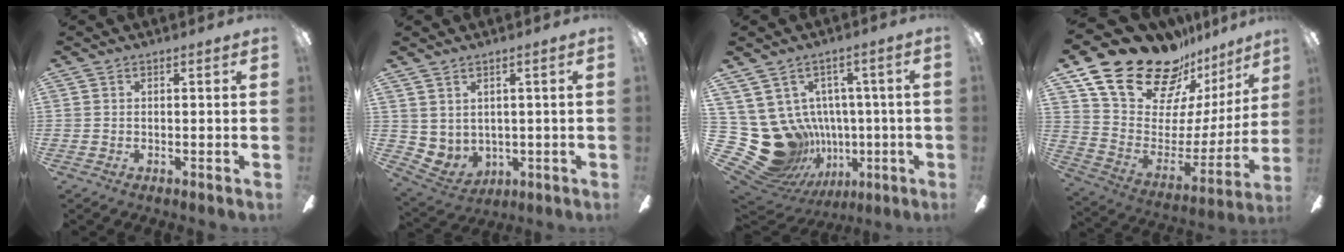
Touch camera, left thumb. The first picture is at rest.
{"total": 4.0, "force": [2.3, 3.0, 1.2], "torque": [-0.050, -0.016, 0.042]}
{"total": 19.1, "force": [-2.4, 16.7, 8.9], "torque": [-0.227, -0.017, 0.010]}
{"total": 25.1, "force": [18.4, 13.0, 11.0], "torque": [-0.182, -0.126, 0.346]}